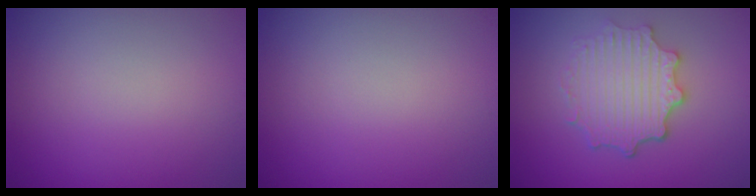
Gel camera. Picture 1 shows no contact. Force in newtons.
{"total": 0.0}
{"total": 4.9, "press": 3.7, "slide": 3.1}